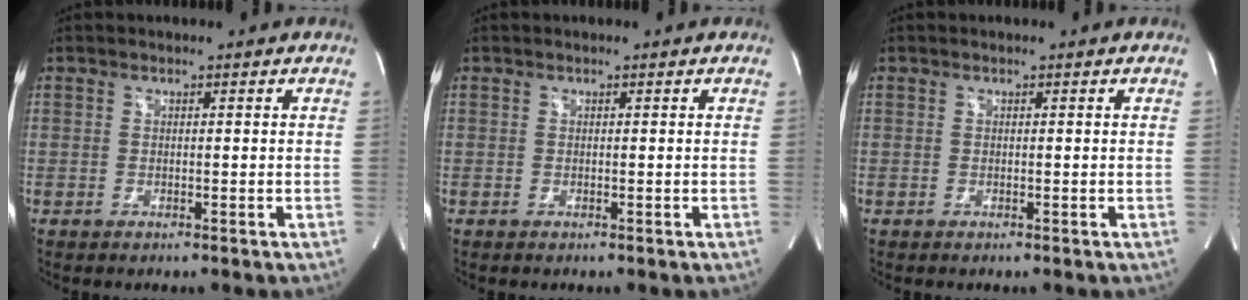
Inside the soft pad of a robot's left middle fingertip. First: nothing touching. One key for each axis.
{"total": 0.0}
{"total": 0.0}